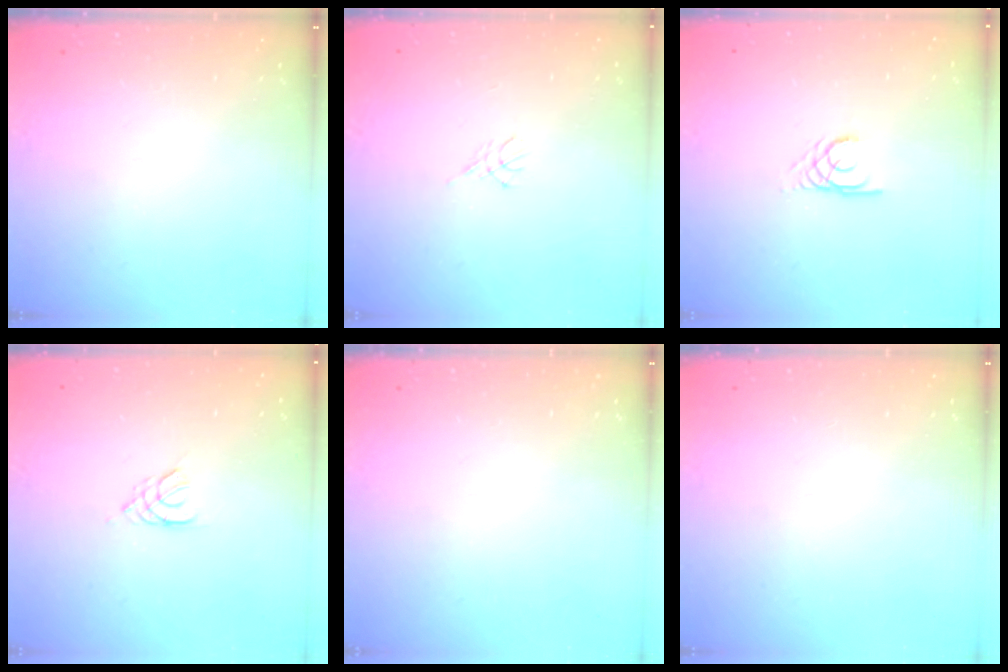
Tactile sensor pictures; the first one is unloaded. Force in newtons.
{"total": 3.0, "press": 2.9, "slide": 0.6}
{"total": 2.2, "press": 2.2, "slide": 0.3}
{"total": 2.6, "press": 2.5, "slide": 0.5}
{"total": 0.0}
{"total": 0.0}